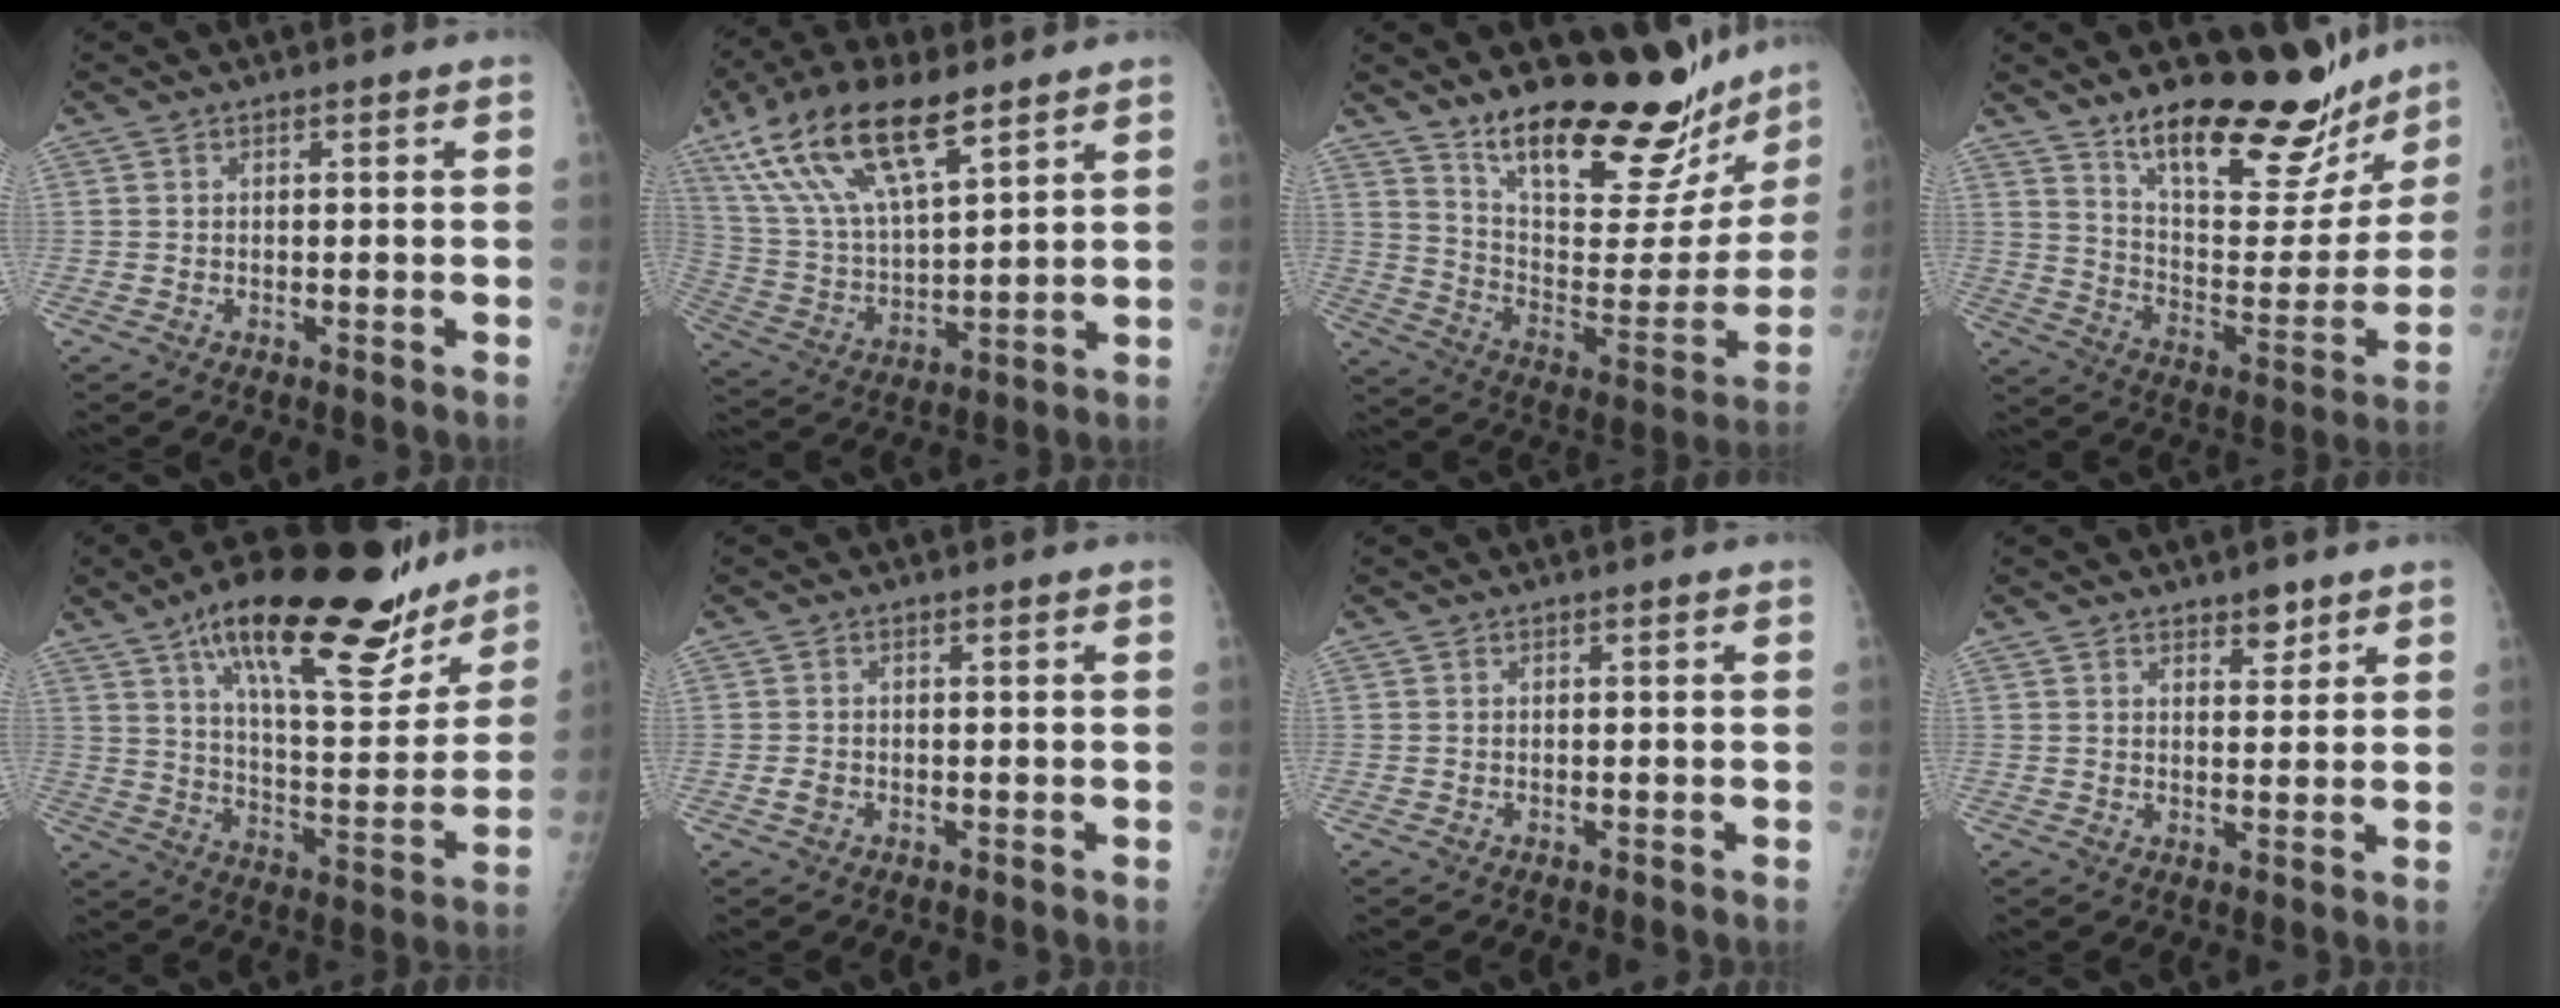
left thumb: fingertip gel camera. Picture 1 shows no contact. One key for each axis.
{"total": 19.5, "fx": 11.6, "fy": 7.1, "fz": 13.9, "tx": -0.254, "ty": -0.027, "tz": 0.227}
{"total": 26.4, "fx": 21.7, "fy": 7.5, "fz": 12.9, "tx": -0.152, "ty": -0.135, "tz": 0.321}
{"total": 24.1, "fx": 19.1, "fy": 7.8, "fz": 12.4, "tx": -0.131, "ty": -0.120, "tz": 0.286}
{"total": 27.7, "fx": 18.6, "fy": 9.1, "fz": 18.5, "tx": -0.239, "ty": -0.064, "tz": 0.289}
{"total": 1.5, "fx": -0.5, "fy": 1.2, "fz": 0.8, "tx": -0.013, "ty": 0.002, "tz": -0.008}
{"total": 0.0}
{"total": 3.4, "fx": 2.4, "fy": 1.6, "fz": 1.7, "tx": -0.009, "ty": -0.016, "tz": 0.037}